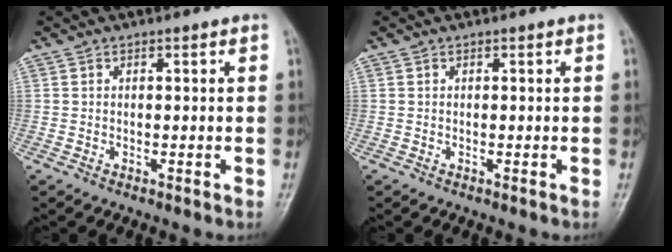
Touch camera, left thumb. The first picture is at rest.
{"total": 0.0}